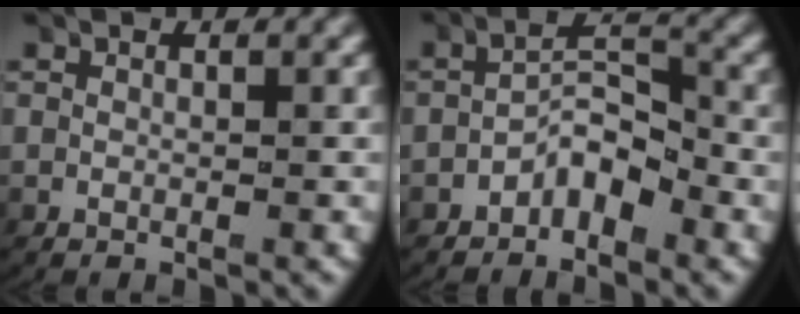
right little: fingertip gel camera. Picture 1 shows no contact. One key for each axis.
{"total": 3.2, "fx": -2.1, "fy": 1.4, "fz": 1.9, "tx": -0.031, "ty": 0.002, "tz": -0.037}